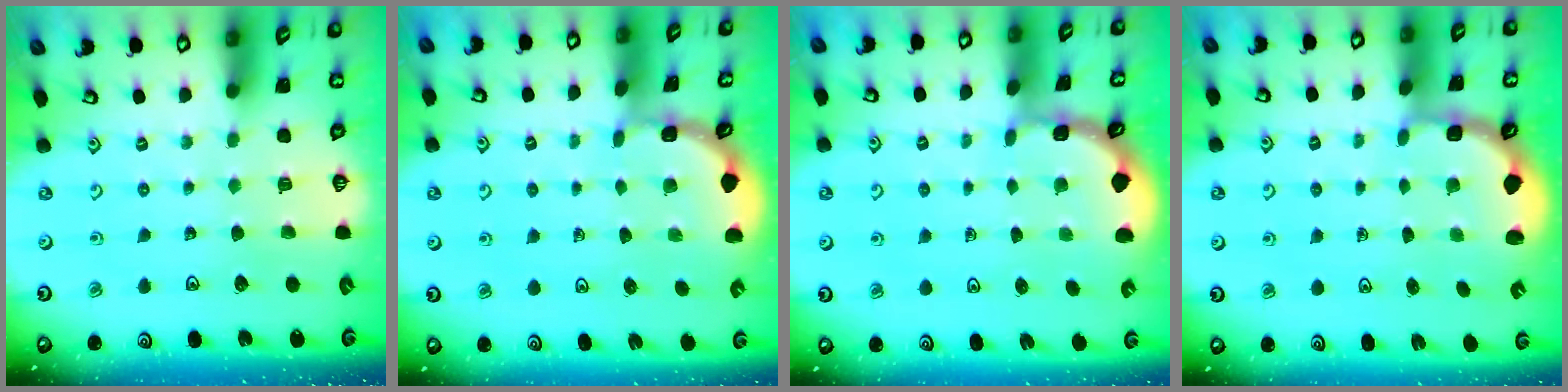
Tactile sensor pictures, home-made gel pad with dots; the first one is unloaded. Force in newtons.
{"total": 1.3, "press": 1.3, "slide": 0.1}
{"total": 1.6, "press": 1.5, "slide": 0.2}
{"total": 2.6, "press": 1.9, "slide": 1.8}